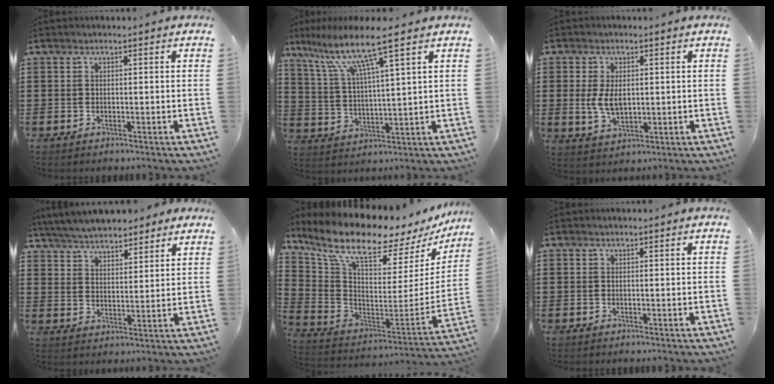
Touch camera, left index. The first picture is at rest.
{"total": 10.4, "force": [7.0, 0.4, 7.7], "torque": [-0.171, -0.027, 0.114]}
{"total": 5.2, "force": [0.4, 3.0, 4.2], "torque": [-0.090, 0.002, 0.002]}
{"total": 6.0, "force": [5.7, 1.1, 1.5], "torque": [-0.051, -0.017, 0.104]}
{"total": 11.1, "force": [8.9, 1.7, 6.5], "torque": [-0.157, -0.073, 0.149]}
{"total": 0.0}